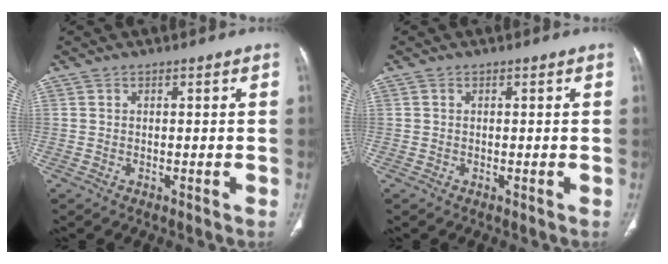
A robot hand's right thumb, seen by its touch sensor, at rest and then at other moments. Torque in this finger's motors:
{"motor_torque": [-0.29, 0.02, -0.24, 0.24, -0.06]}